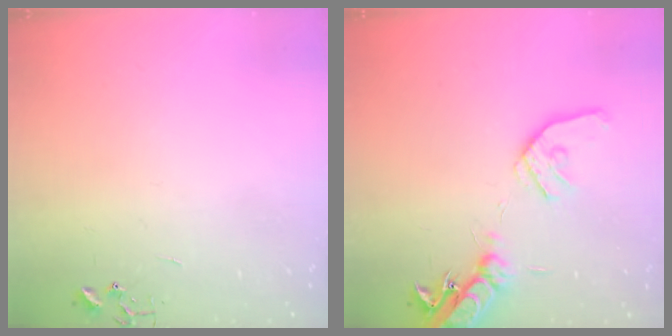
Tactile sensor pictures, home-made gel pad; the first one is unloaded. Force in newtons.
{"total": 16.5, "press": 16.2, "slide": 2.9}